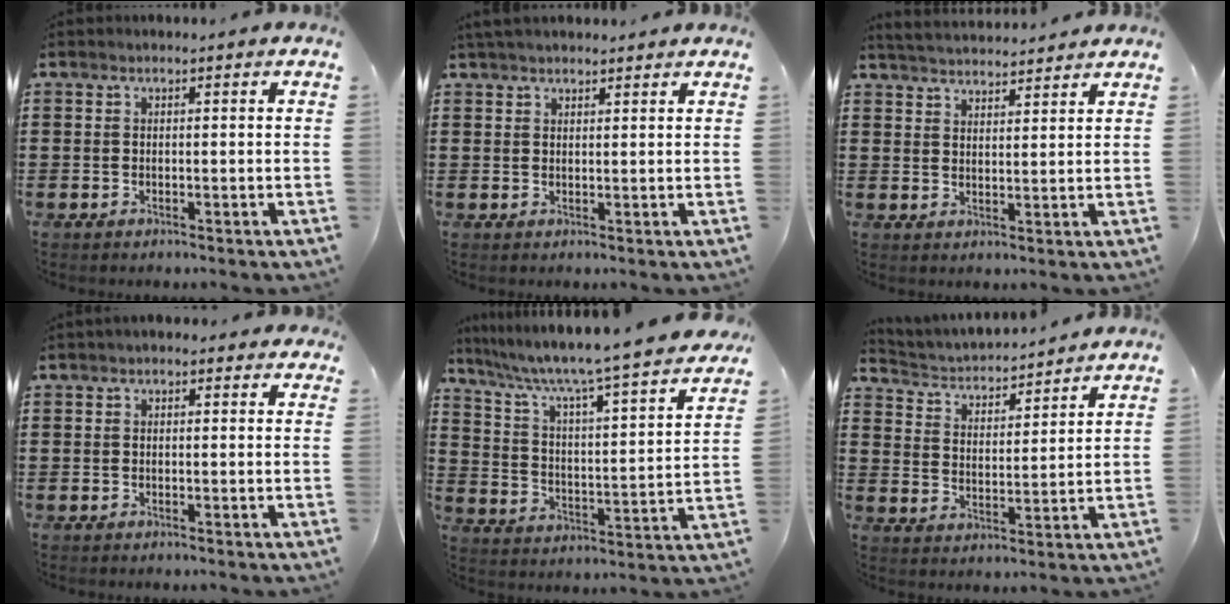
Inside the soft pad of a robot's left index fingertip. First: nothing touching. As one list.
[{"total": 2.0, "force": [1.9, 0.5, 0.6], "torque": [-0.016, 0.003, 0.037]}, {"total": 3.5, "force": [3.5, -0.1, 0.1], "torque": [-0.014, -0.013, 0.063]}, {"total": 1.3, "force": [0.7, 0.9, 0.6], "torque": [-0.015, 0.009, 0.011]}, {"total": 6.1, "force": [5.1, -0.5, 3.3], "torque": [-0.089, -0.054, 0.073]}, {"total": 3.2, "force": [3.1, 0.5, 0.1], "torque": [-0.024, -0.028, 0.047]}]